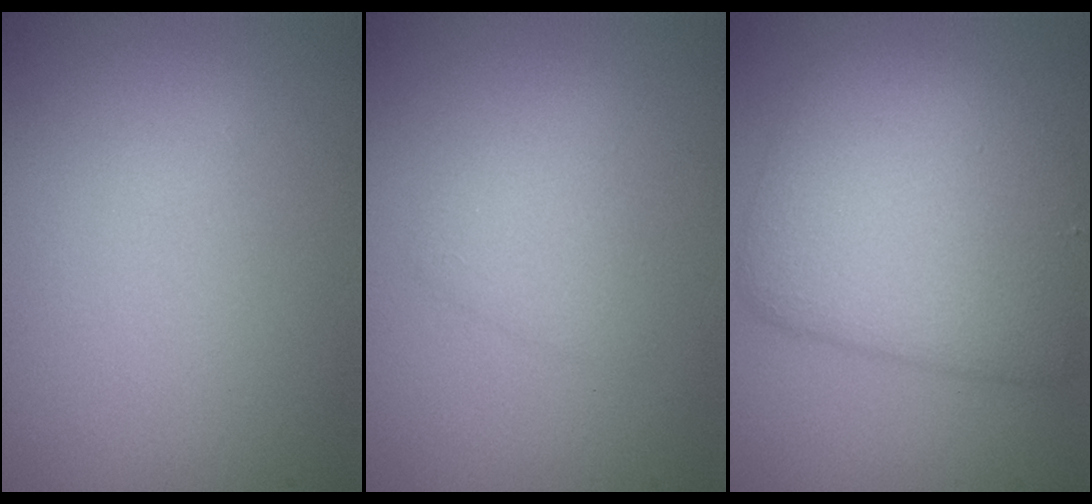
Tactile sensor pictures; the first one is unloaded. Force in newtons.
{"total": 1.5, "press": 1.5, "slide": 0.1}
{"total": 7.0, "press": 7.0, "slide": 0.3}